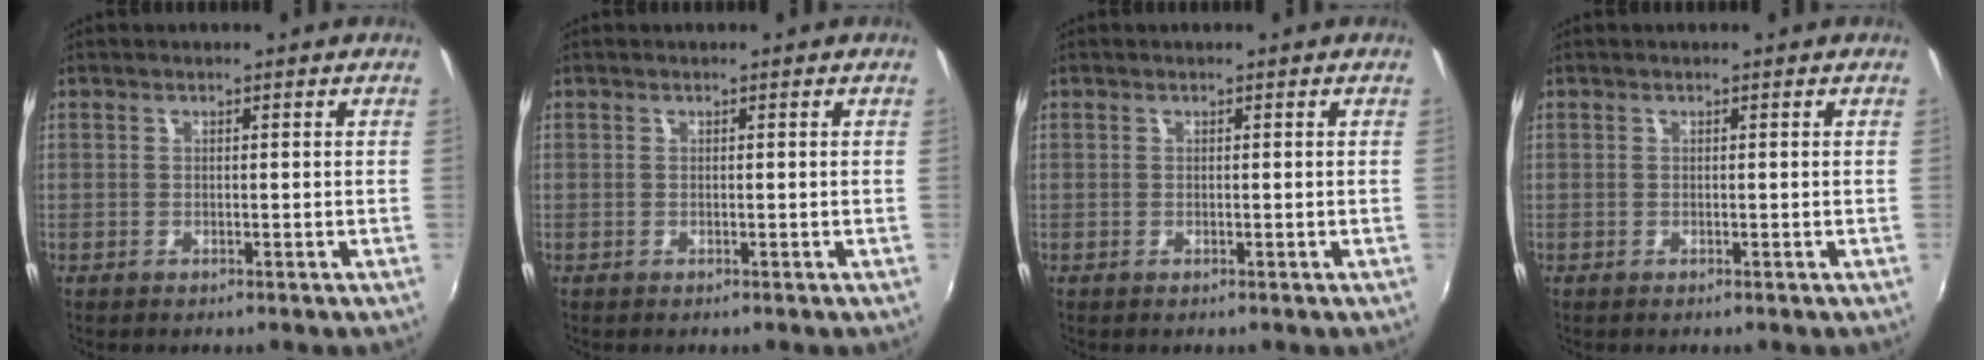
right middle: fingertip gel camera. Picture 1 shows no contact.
{"total": 0.0}
{"total": 0.0}
{"total": 0.0}